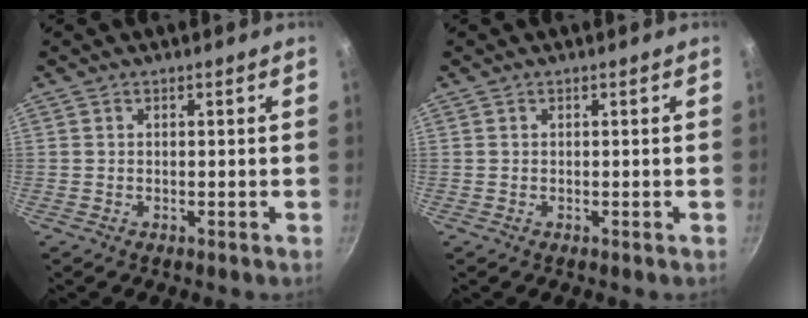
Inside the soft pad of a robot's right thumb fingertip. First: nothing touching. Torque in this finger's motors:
{"motor_torque": [-0.01, 0.00, 0.00, 0.00, 0.01]}